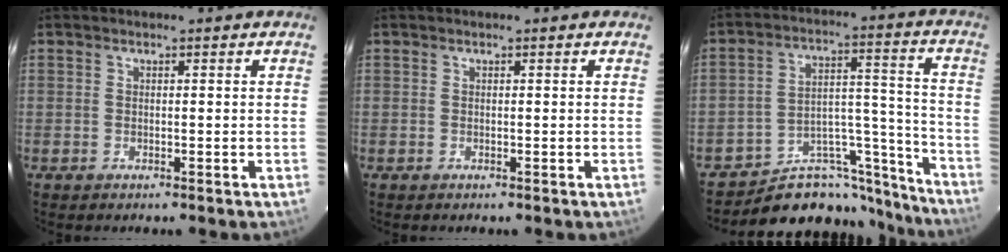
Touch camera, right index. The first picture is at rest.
{"total": 0.0}
{"total": 17.3, "force": [-16.0, 5.8, 3.0], "torque": [-0.015, 0.073, -0.228]}